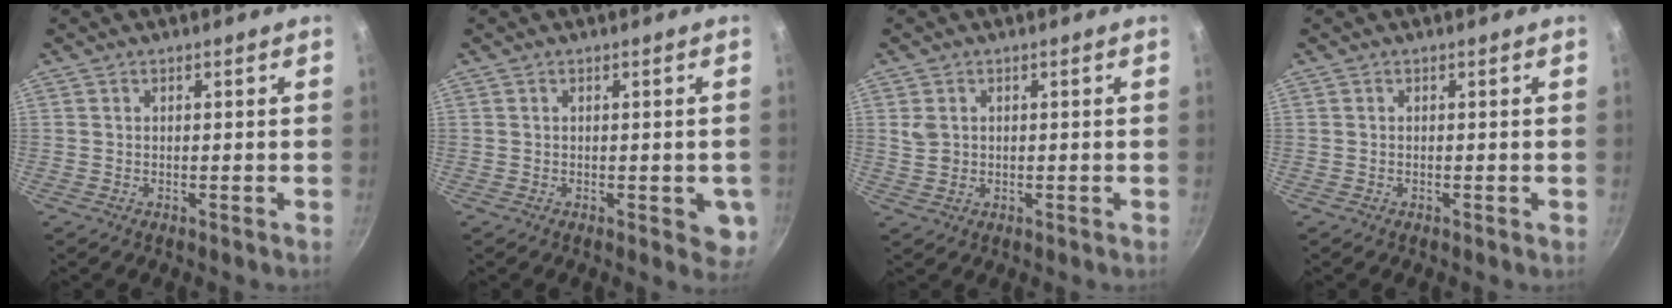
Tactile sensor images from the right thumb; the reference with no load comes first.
{"total": 4.5, "force": [-1.2, 2.0, 3.9], "torque": [-0.017, -0.003, -0.011]}
{"total": 2.9, "force": [0.6, 2.3, 1.6], "torque": [-0.025, 0.000, 0.018]}
{"total": 0.0}